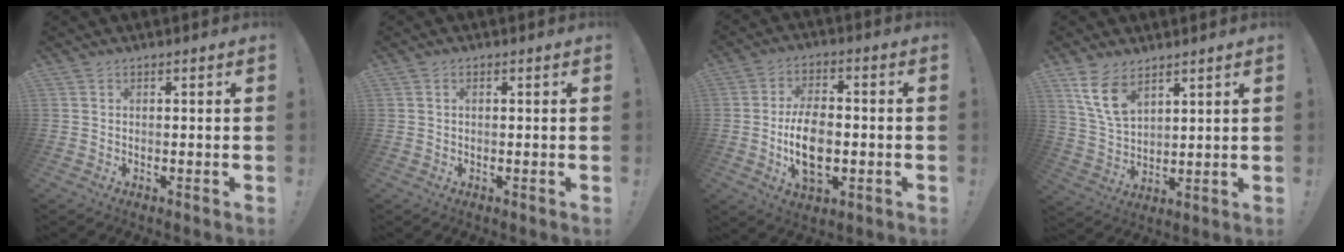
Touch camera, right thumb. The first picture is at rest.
{"total": 0.9, "force": [0.1, 0.5, 0.7], "torque": [-0.019, 0.004, 0.002]}
{"total": 12.7, "force": [-1.9, 7.8, 9.8], "torque": [-0.167, 0.000, -0.035]}
{"total": 10.2, "force": [6.4, 5.3, 5.9], "torque": [-0.109, -0.023, 0.127]}